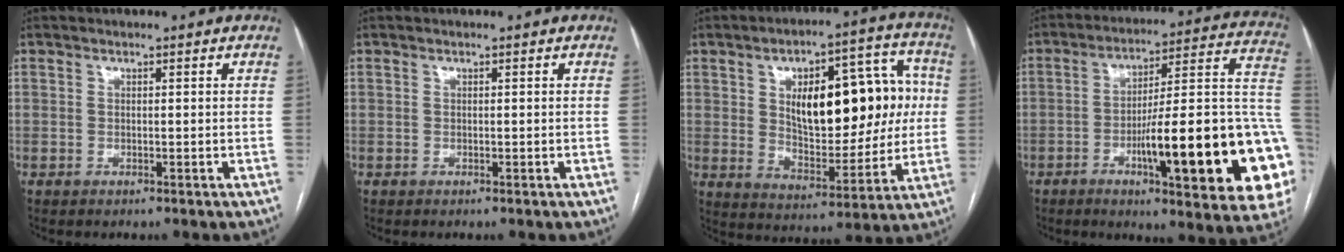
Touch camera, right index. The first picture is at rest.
{"total": 0.0}
{"total": 19.2, "force": [3.1, 8.6, 16.9], "torque": [-0.246, 0.037, 0.056]}
{"total": 27.2, "force": [-6.9, 3.1, 26.1], "torque": [-0.271, 0.003, -0.096]}